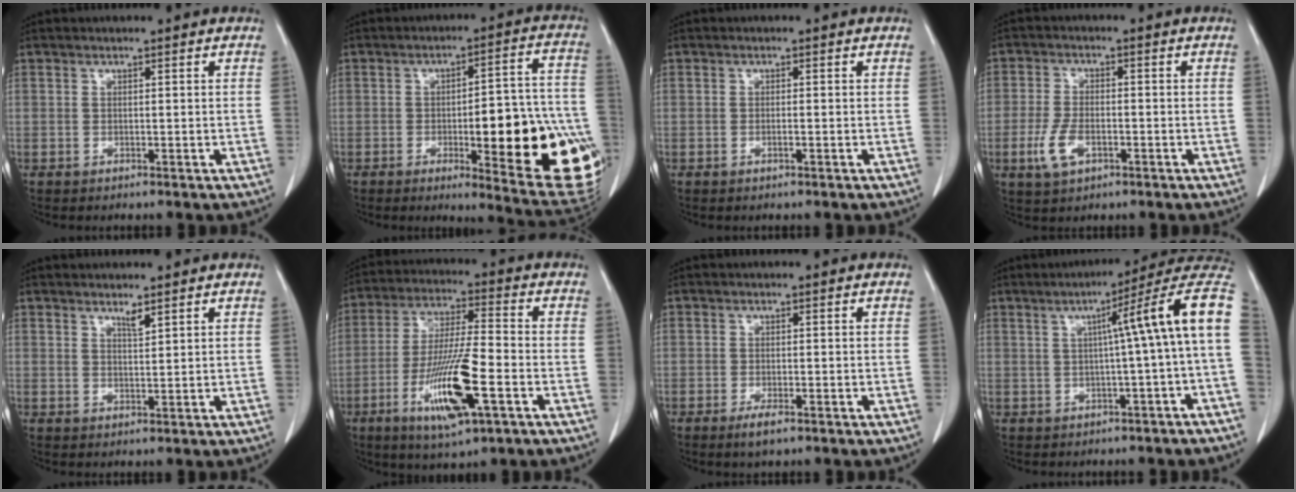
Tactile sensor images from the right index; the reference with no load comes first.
{"total": 22.9, "force": [-5.8, 5.1, 21.5], "torque": [-0.184, 0.019, -0.053]}
{"total": 0.7, "force": [-0.3, 0.0, 0.6], "torque": [-0.012, 0.002, -0.002]}
{"total": 5.5, "force": [-2.2, 2.7, 4.3], "torque": [-0.099, -0.004, -0.037]}
{"total": 1.5, "force": [1.2, 0.0, 0.9], "torque": [-0.017, -0.006, 0.023]}
{"total": 14.2, "force": [-5.3, 1.7, 13.1], "torque": [-0.255, -0.017, -0.090]}
{"total": 2.6, "force": [-1.7, 0.4, 1.9], "torque": [-0.034, -0.005, -0.028]}
{"total": 11.9, "force": [1.3, -1.1, 11.8], "torque": [-0.143, 0.037, 0.008]}